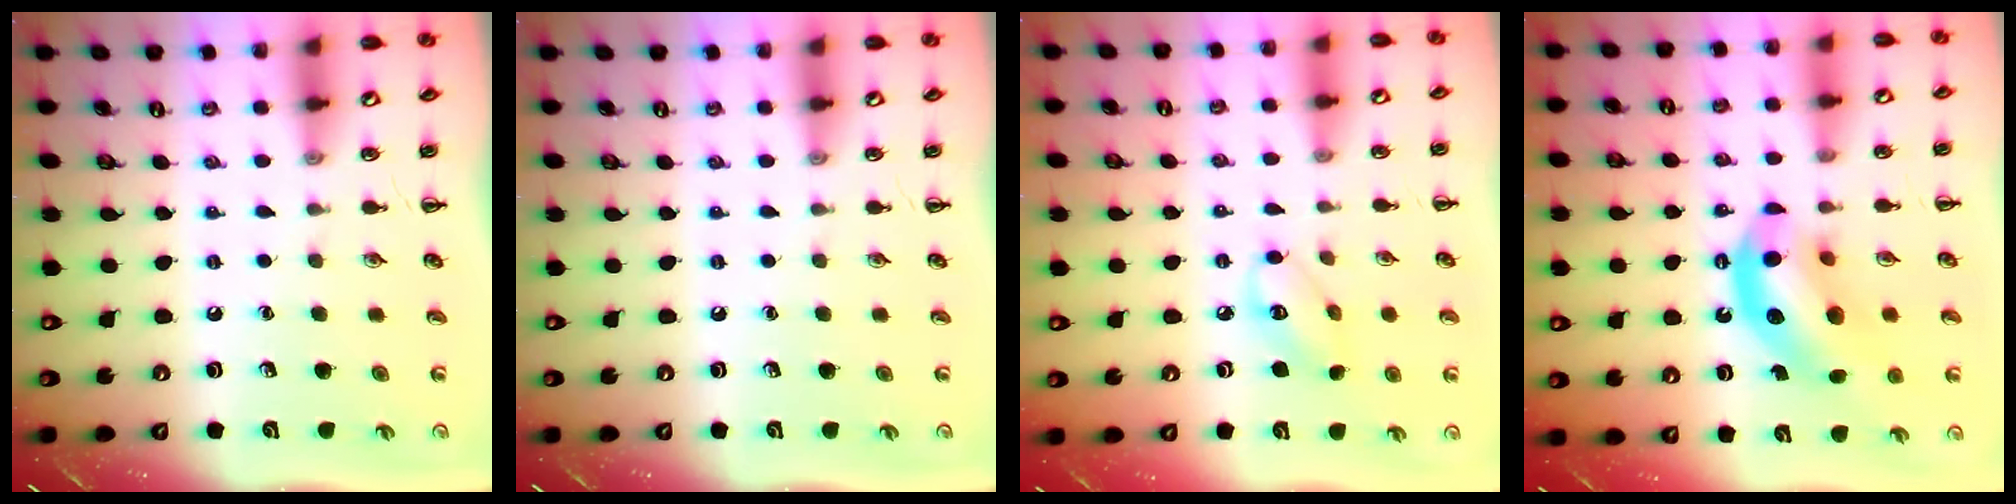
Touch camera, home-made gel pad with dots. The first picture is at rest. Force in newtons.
{"total": 0.0}
{"total": 5.8, "press": 5.7, "slide": 0.7}
{"total": 14.0, "press": 13.5, "slide": 3.6}